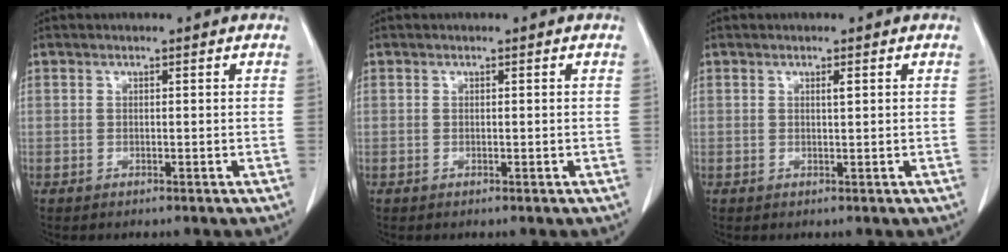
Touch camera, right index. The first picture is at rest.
{"total": 0.0}
{"total": 0.7, "force": [0.3, 0.0, 0.6], "torque": [-0.015, 0.000, 0.007]}